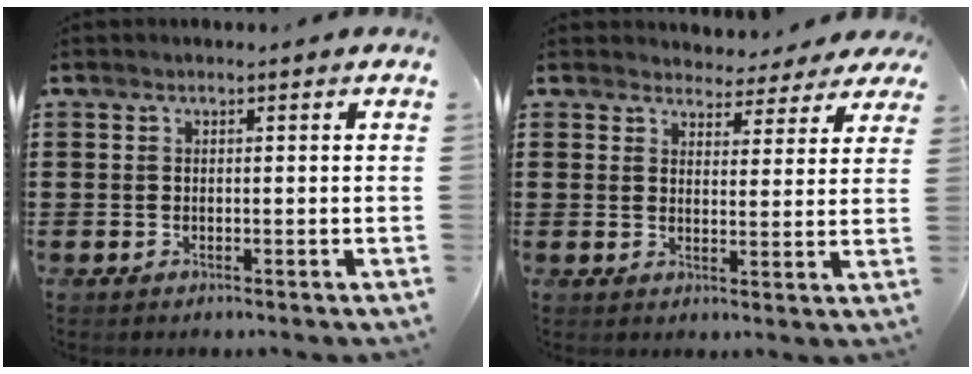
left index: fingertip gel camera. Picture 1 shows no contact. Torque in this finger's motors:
{"motor_torque": [2.14, 0.00, 0.18, -0.04]}